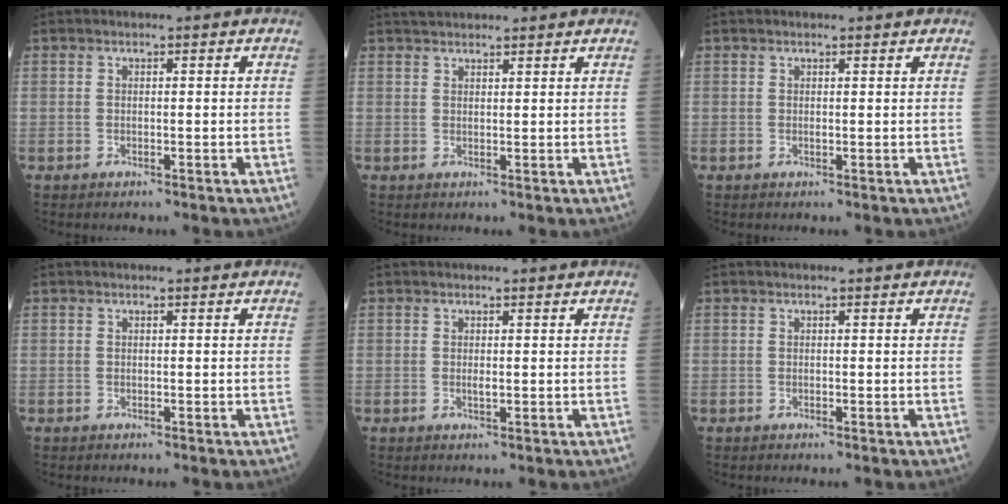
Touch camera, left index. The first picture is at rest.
{"total": 4.8, "force": [4.4, 0.9, 1.5], "torque": [-0.021, 0.034, 0.067]}
{"total": 0.5, "force": [0.5, 0.2, 0.2], "torque": [-0.011, 0.000, 0.007]}
{"total": 0.0}
{"total": 0.8, "force": [0.3, 0.3, 0.7], "torque": [-0.016, -0.003, 0.002]}
{"total": 0.0}